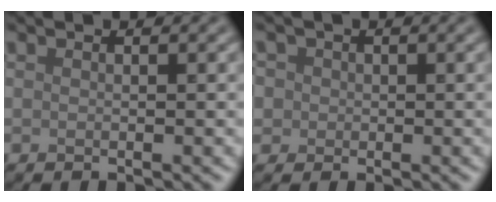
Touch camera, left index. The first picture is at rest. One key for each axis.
{"total": 3.6, "fx": 1.1, "fy": 3.1, "fz": 1.3, "tx": -0.015, "ty": 0.022, "tz": 0.000}